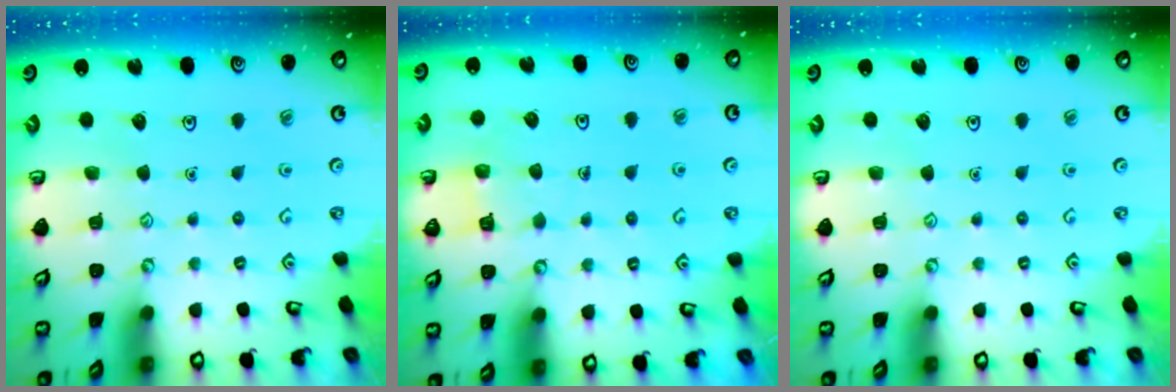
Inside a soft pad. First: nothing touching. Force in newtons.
{"total": 3.5, "press": 3.4, "slide": 0.3}
{"total": 0.0}